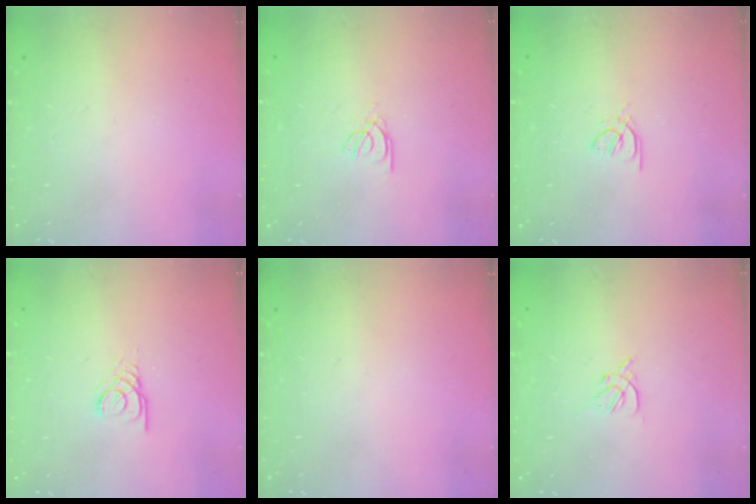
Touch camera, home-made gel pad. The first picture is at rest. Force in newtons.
{"total": 2.4, "press": 2.3, "slide": 0.4}
{"total": 2.0, "press": 1.9, "slide": 0.5}
{"total": 2.5, "press": 2.5, "slide": 0.2}
{"total": 0.0}
{"total": 2.7, "press": 2.6, "slide": 0.7}